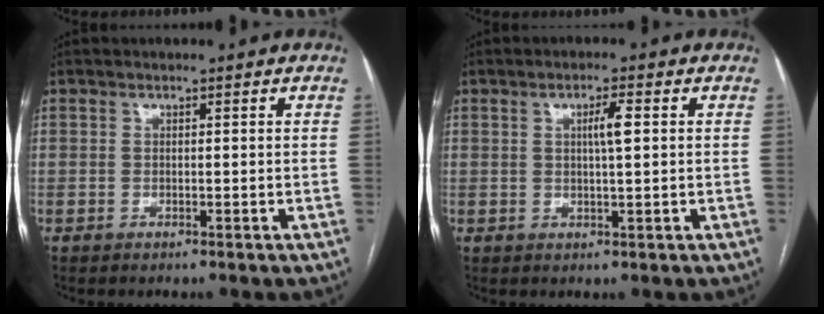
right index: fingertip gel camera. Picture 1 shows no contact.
{"total": 2.9, "force": [0.6, 0.1, 2.9], "torque": [-0.050, 0.002, 0.011]}